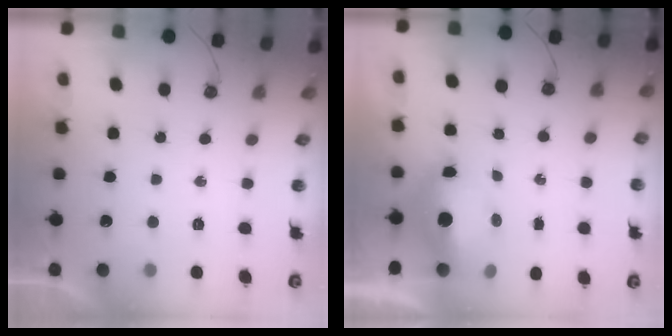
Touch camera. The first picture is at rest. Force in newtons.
{"total": 8.3, "press": 8.2, "slide": 1.0}